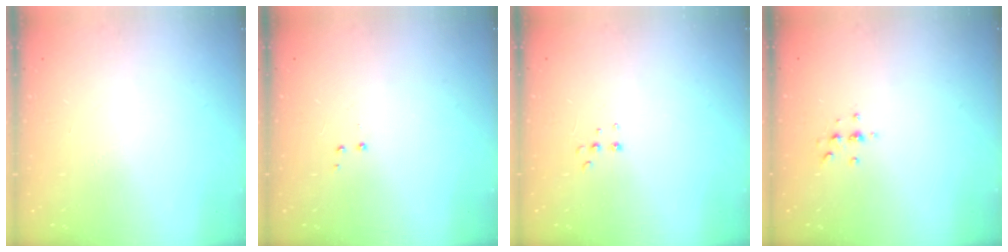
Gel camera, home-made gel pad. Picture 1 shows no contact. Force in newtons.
{"total": 3.0, "press": 2.9, "slide": 0.7}
{"total": 3.8, "press": 3.7, "slide": 0.8}
{"total": 2.8, "press": 2.7, "slide": 0.3}